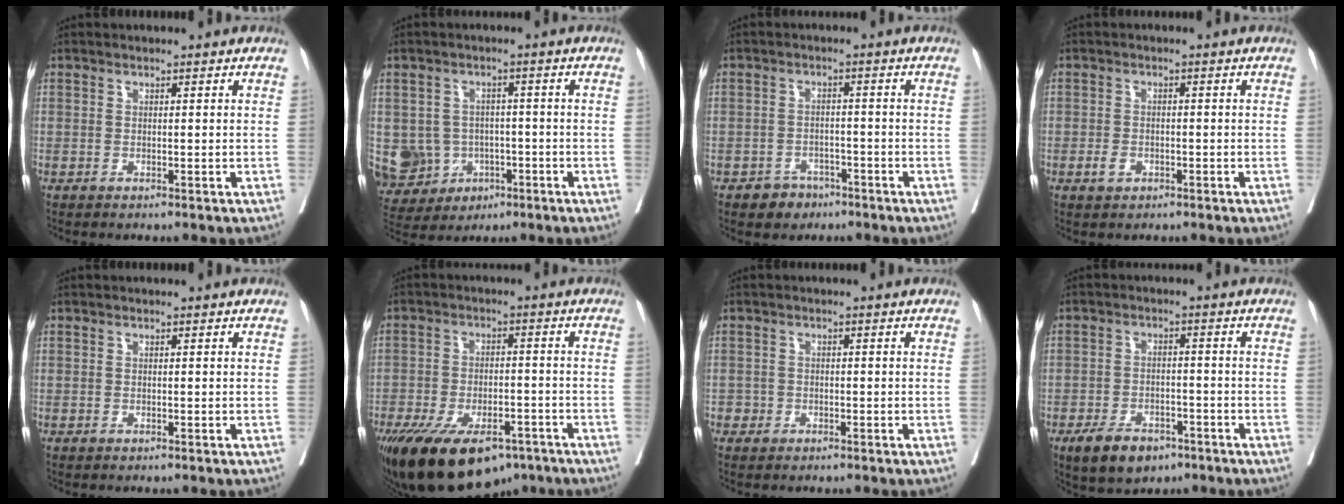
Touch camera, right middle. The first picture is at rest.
{"total": 9.2, "force": [-1.9, 8.7, 2.3], "torque": [-0.062, 0.017, -0.015]}
{"total": 3.4, "force": [-2.2, 2.5, 0.6], "torque": [-0.009, 0.010, -0.029]}
{"total": 1.9, "force": [-0.9, 1.3, 1.1], "torque": [-0.022, 0.002, -0.010]}
{"total": 0.0}
{"total": 19.6, "force": [-12.5, 9.4, 11.8], "torque": [-0.236, -0.023, -0.186]}
{"total": 1.2, "force": [-0.5, 1.1, -0.1], "torque": [0.009, 0.008, -0.011]}
{"total": 6.8, "force": [-4.3, 3.8, 3.7], "torque": [-0.068, -0.001, -0.063]}